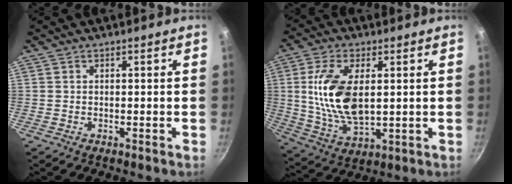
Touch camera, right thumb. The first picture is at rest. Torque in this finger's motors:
{"motor_torque": [1.27, 1.53, 1.62, 0.48, 0.59]}